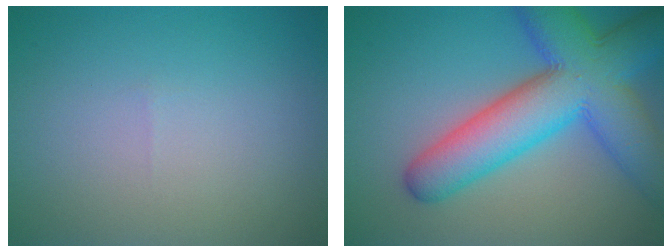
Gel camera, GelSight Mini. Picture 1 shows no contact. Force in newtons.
{"total": 11.1, "press": 11.1, "slide": 0.4}